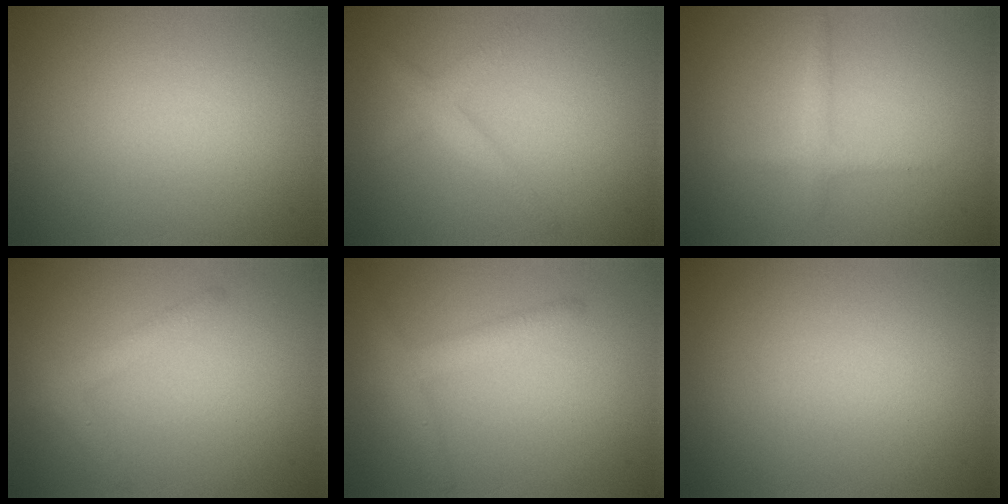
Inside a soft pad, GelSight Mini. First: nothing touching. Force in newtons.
{"total": 2.1, "press": 2.1, "slide": 0.1}
{"total": 1.3, "press": 1.3, "slide": 0.0}
{"total": 2.0, "press": 2.0, "slide": 0.1}
{"total": 2.7, "press": 2.7, "slide": 0.3}
{"total": 0.0}